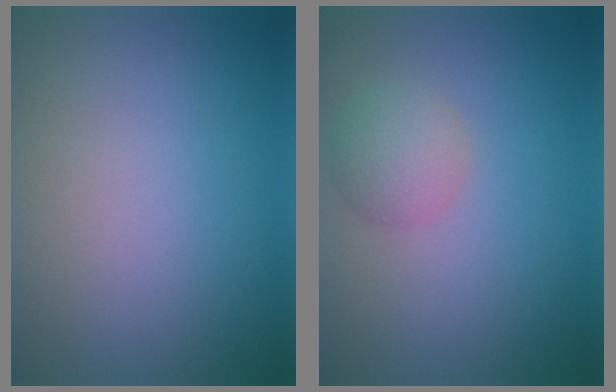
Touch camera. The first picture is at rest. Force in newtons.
{"total": 2.7, "press": 2.7, "slide": 0.2}